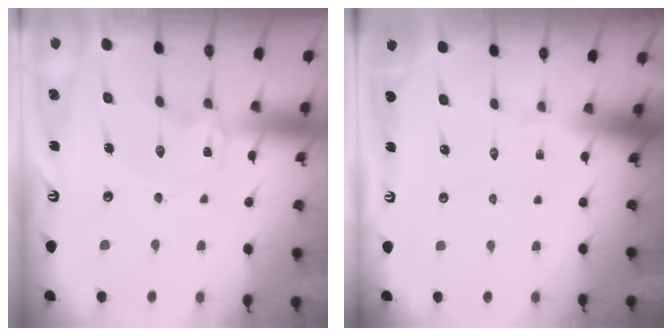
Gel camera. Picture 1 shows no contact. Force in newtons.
{"total": 0.0}